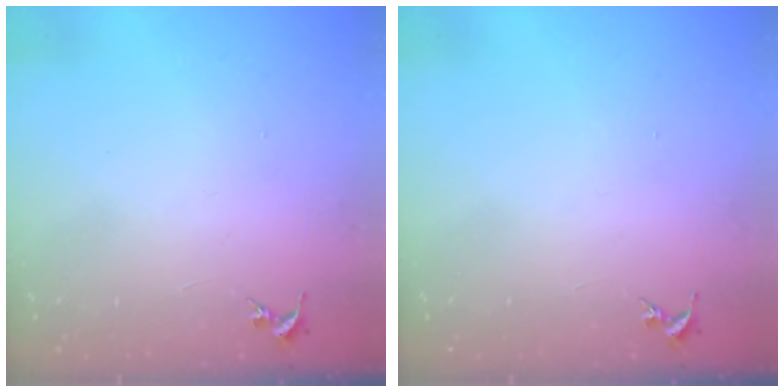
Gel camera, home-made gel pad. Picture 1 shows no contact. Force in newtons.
{"total": 0.0}